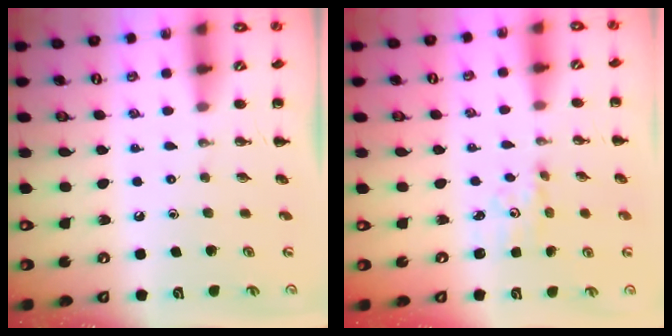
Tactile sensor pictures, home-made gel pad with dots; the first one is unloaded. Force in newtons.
{"total": 1.9, "press": 1.8, "slide": 0.6}